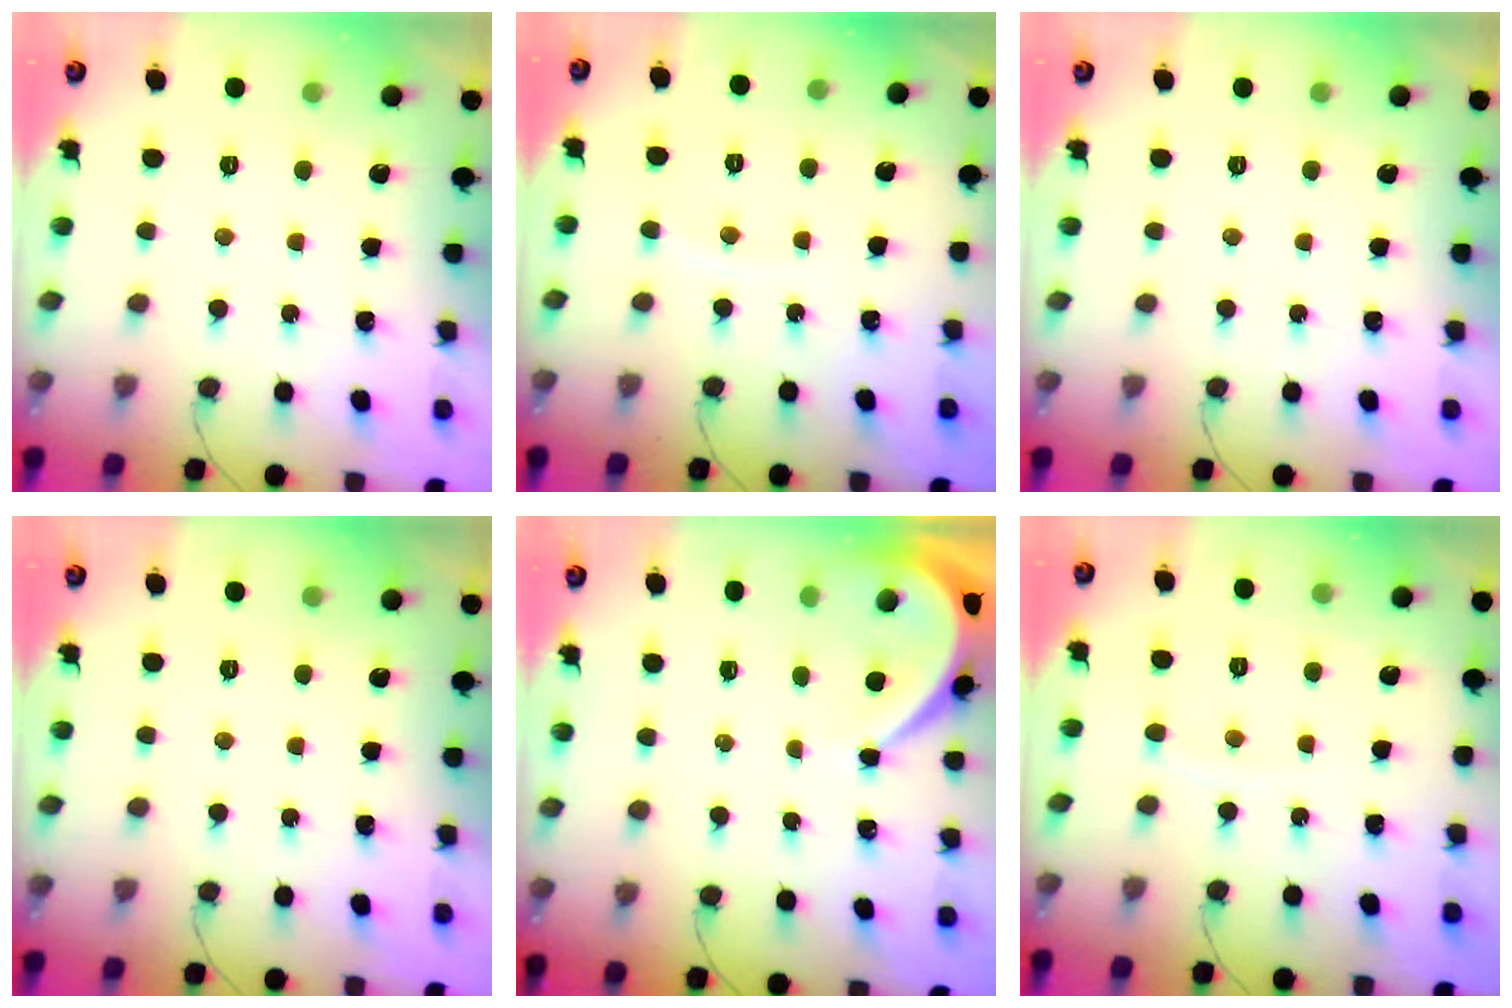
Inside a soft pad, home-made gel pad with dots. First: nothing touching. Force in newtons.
{"total": 2.7, "press": 2.7, "slide": 0.4}
{"total": 0.0}
{"total": 0.0}
{"total": 5.9, "press": 5.9, "slide": 0.7}
{"total": 4.5, "press": 4.5, "slide": 0.6}